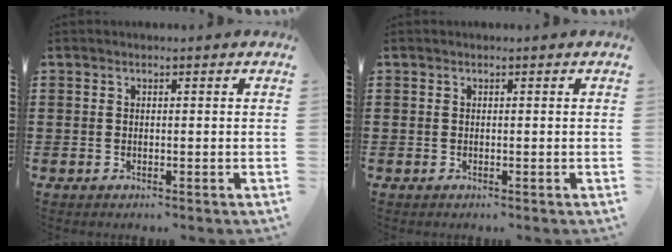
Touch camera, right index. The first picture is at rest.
{"total": 0.0}